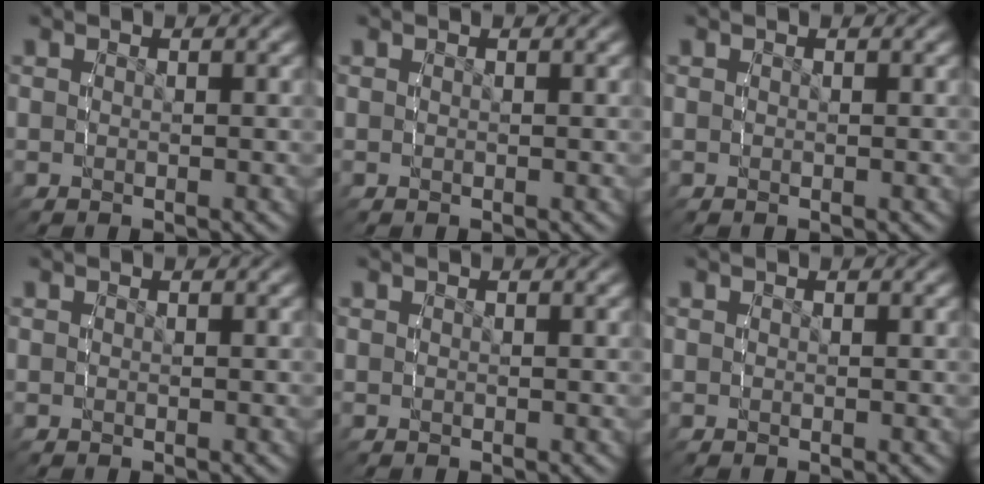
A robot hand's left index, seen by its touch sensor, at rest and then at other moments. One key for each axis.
{"total": 0.0}
{"total": 0.0}
{"total": 0.0}
{"total": 0.0}
{"total": 0.0}